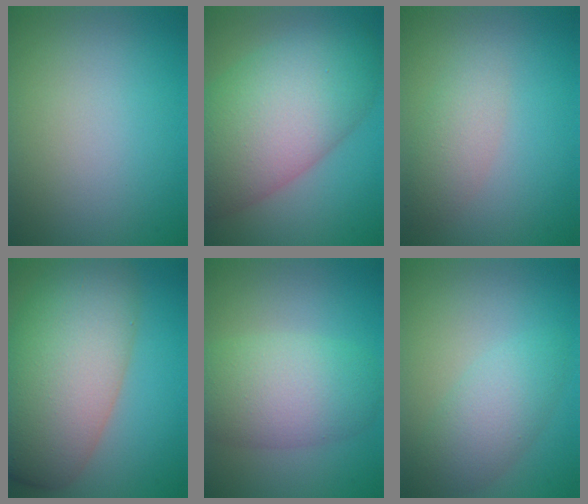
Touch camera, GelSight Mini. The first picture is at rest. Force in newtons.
{"total": 12.0, "press": 12.0, "slide": 0.3}
{"total": 2.4, "press": 2.4, "slide": 0.1}
{"total": 12.2, "press": 12.1, "slide": 0.6}
{"total": 6.4, "press": 6.4, "slide": 0.3}
{"total": 3.8, "press": 3.8, "slide": 0.1}